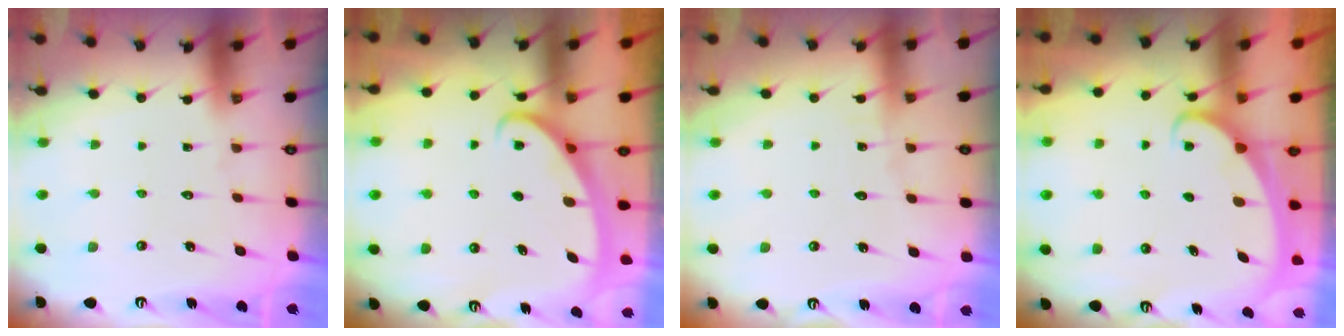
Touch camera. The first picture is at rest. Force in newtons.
{"total": 2.8, "press": 2.8, "slide": 0.4}
{"total": 2.6, "press": 2.6, "slide": 0.3}
{"total": 1.9, "press": 1.9, "slide": 0.1}